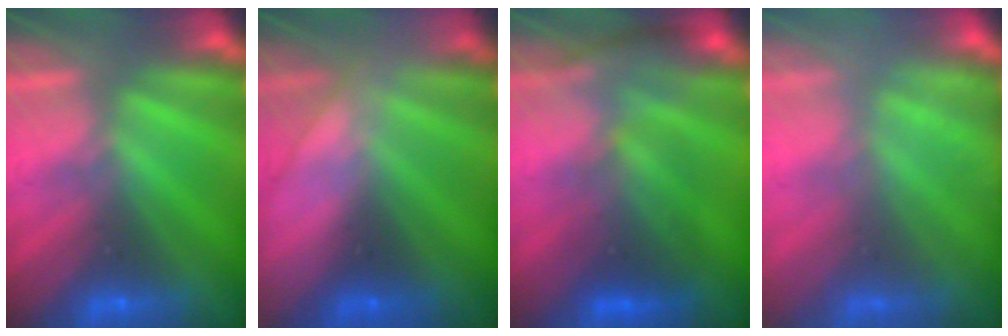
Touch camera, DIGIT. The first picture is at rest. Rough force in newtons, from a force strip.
{"total": 3.0}
{"total": 2.6}
{"total": 2.4}